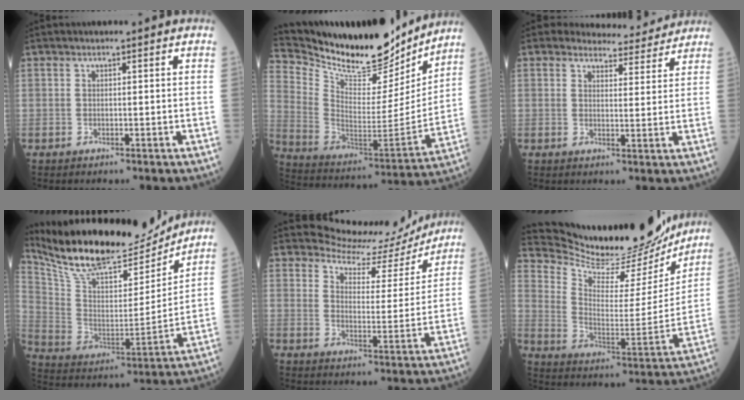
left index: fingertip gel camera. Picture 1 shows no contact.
{"total": 21.8, "force": [19.8, 5.5, 7.5], "torque": [-0.146, -0.042, 0.315]}
{"total": 6.6, "force": [6.3, 1.9, 0.0], "torque": [0.008, -0.006, 0.068]}
{"total": 21.9, "force": [19.8, 4.6, 8.3], "torque": [-0.160, -0.013, 0.323]}
{"total": 11.1, "force": [11.0, 1.9, -0.6], "torque": [0.009, -0.030, 0.143]}
{"total": 23.1, "force": [21.8, 3.9, 6.5], "torque": [-0.121, -0.055, 0.317]}